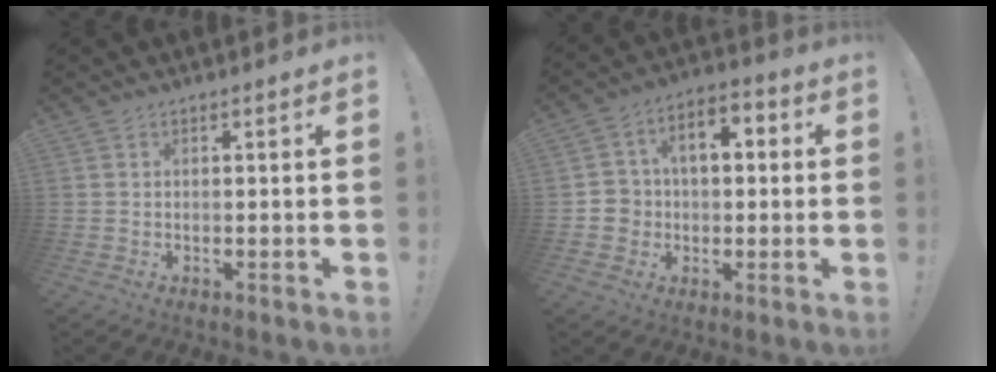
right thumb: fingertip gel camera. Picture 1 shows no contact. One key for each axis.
{"total": 8.6, "fx": -0.2, "fy": 7.5, "fz": 4.3, "tx": -0.064, "ty": 0.012, "tz": 0.000}